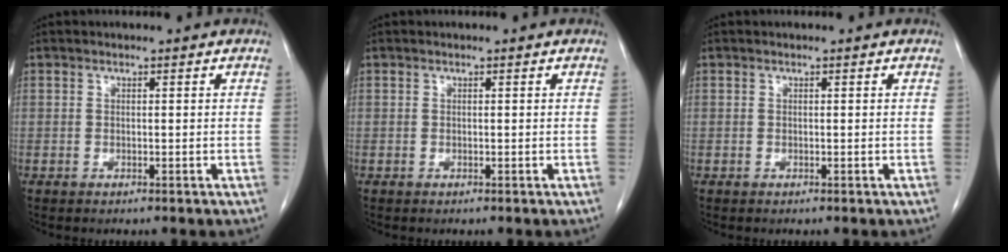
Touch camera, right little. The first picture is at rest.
{"total": 0.0}
{"total": 0.0}